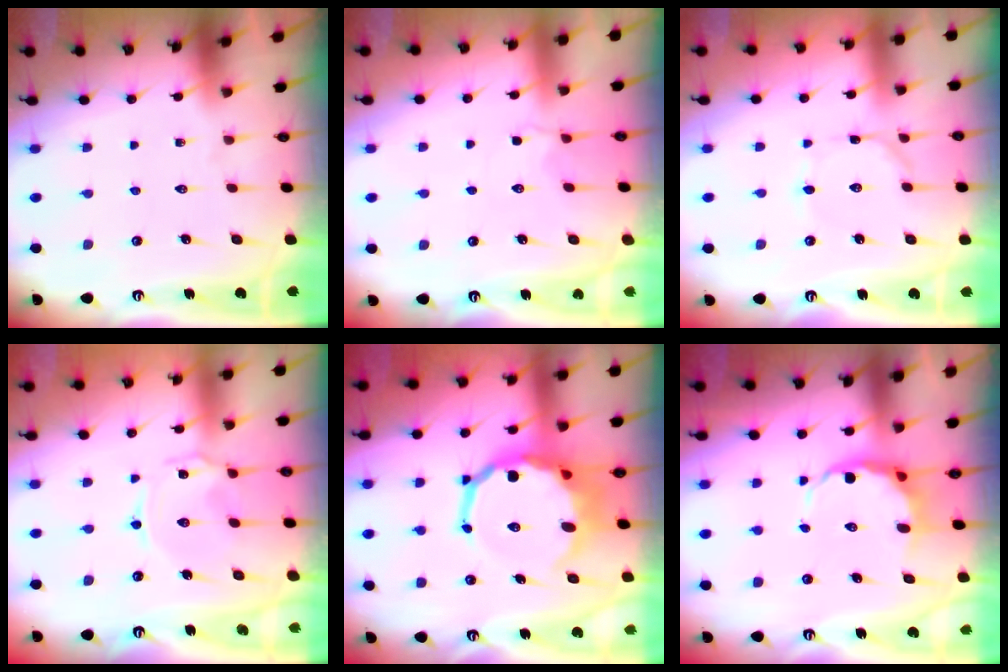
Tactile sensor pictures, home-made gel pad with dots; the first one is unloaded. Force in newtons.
{"total": 1.9, "press": 1.5, "slide": 1.1}
{"total": 1.6, "press": 1.6, "slide": 0.1}
{"total": 1.7, "press": 1.7, "slide": 0.4}
{"total": 12.5, "press": 12.1, "slide": 3.2}
{"total": 6.2, "press": 5.8, "slide": 2.1}